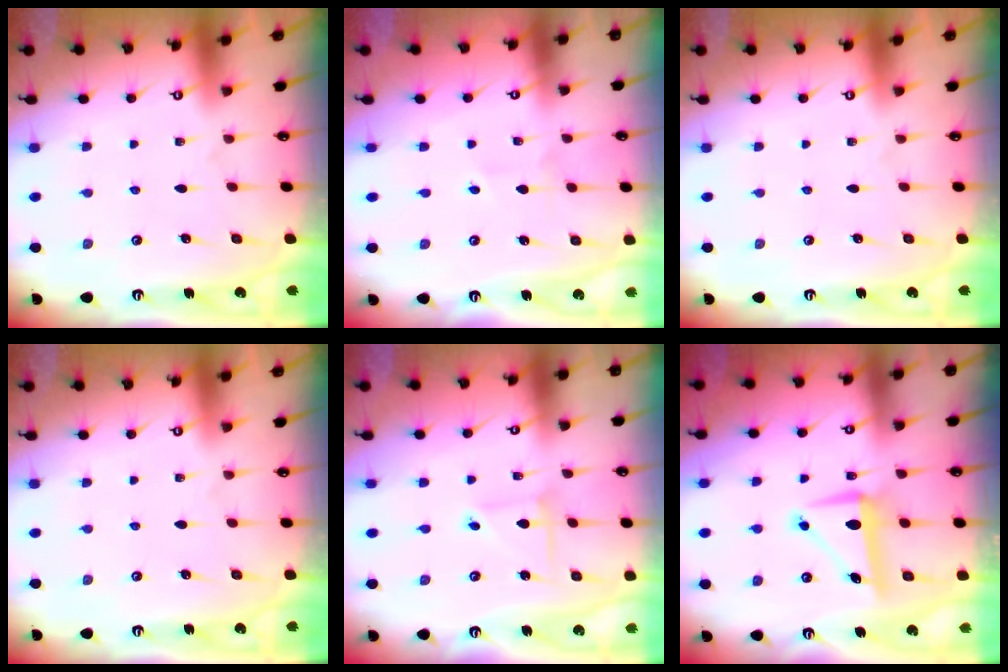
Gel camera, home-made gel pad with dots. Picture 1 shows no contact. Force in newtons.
{"total": 2.0, "press": 1.8, "slide": 0.9}
{"total": 0.0}
{"total": 0.0}
{"total": 3.2, "press": 3.2, "slide": 0.3}
{"total": 8.3, "press": 8.1, "slide": 1.7}